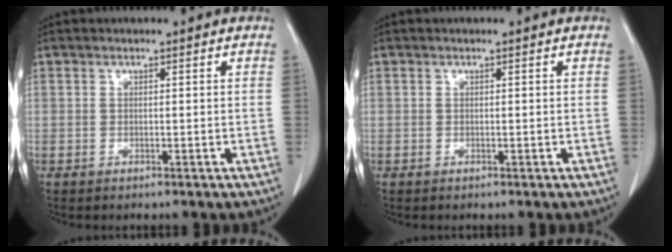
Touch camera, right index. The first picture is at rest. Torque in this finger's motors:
{"motor_torque": [0.02, -0.01, 0.01, 0.00]}